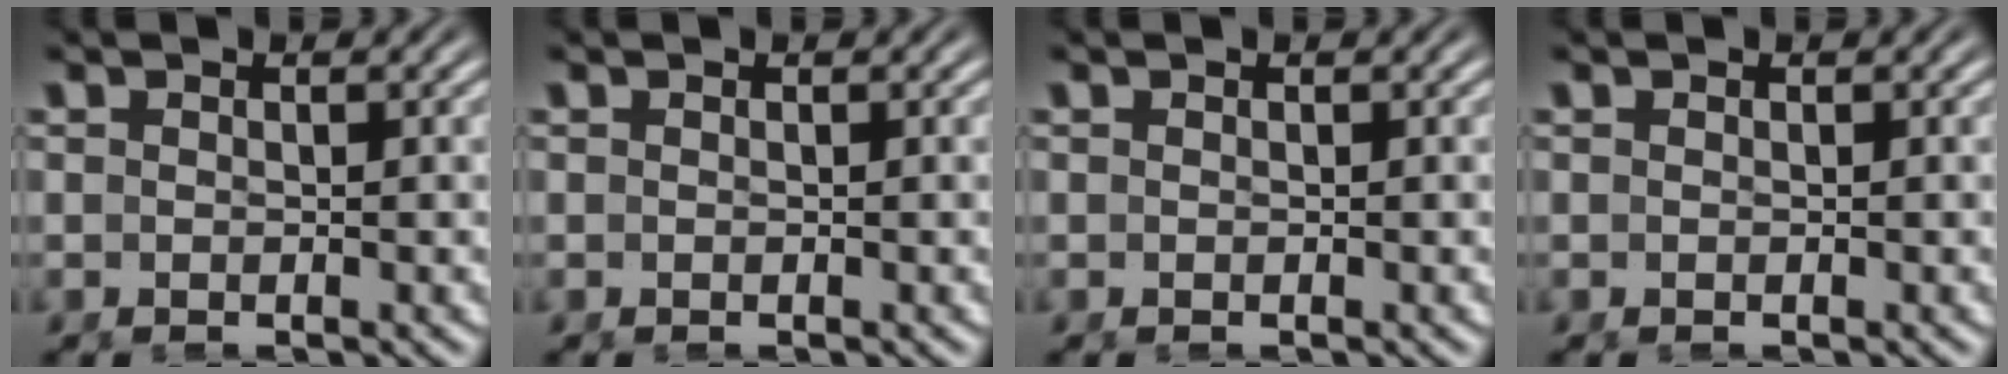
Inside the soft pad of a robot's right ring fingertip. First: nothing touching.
{"total": 0.0}
{"total": 0.0}
{"total": 0.0}